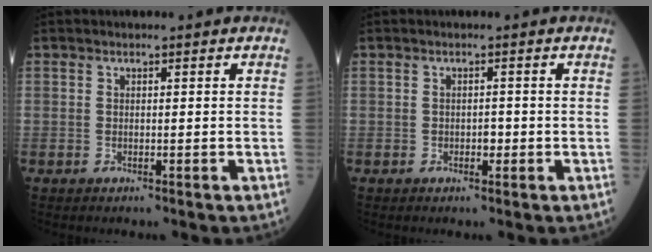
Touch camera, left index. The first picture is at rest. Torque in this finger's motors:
{"motor_torque": [0.13, 0.02, 0.01, 0.00]}